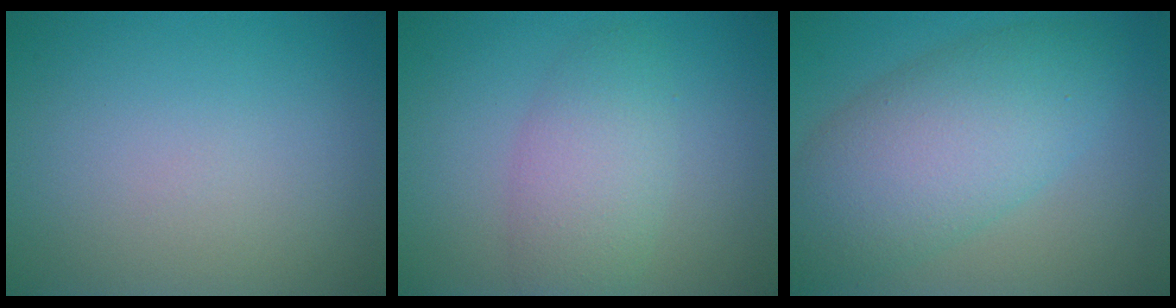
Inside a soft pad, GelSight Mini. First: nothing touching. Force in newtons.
{"total": 4.0, "press": 4.0, "slide": 0.2}
{"total": 8.1, "press": 8.1, "slide": 0.1}